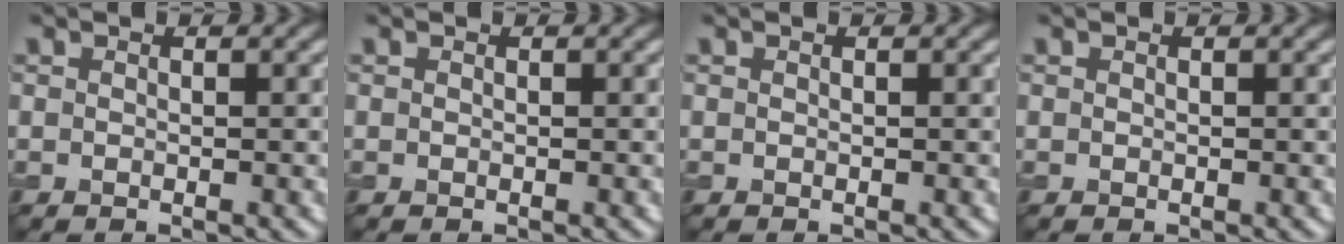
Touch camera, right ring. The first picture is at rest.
{"total": 0.0}
{"total": 0.0}
{"total": 0.0}